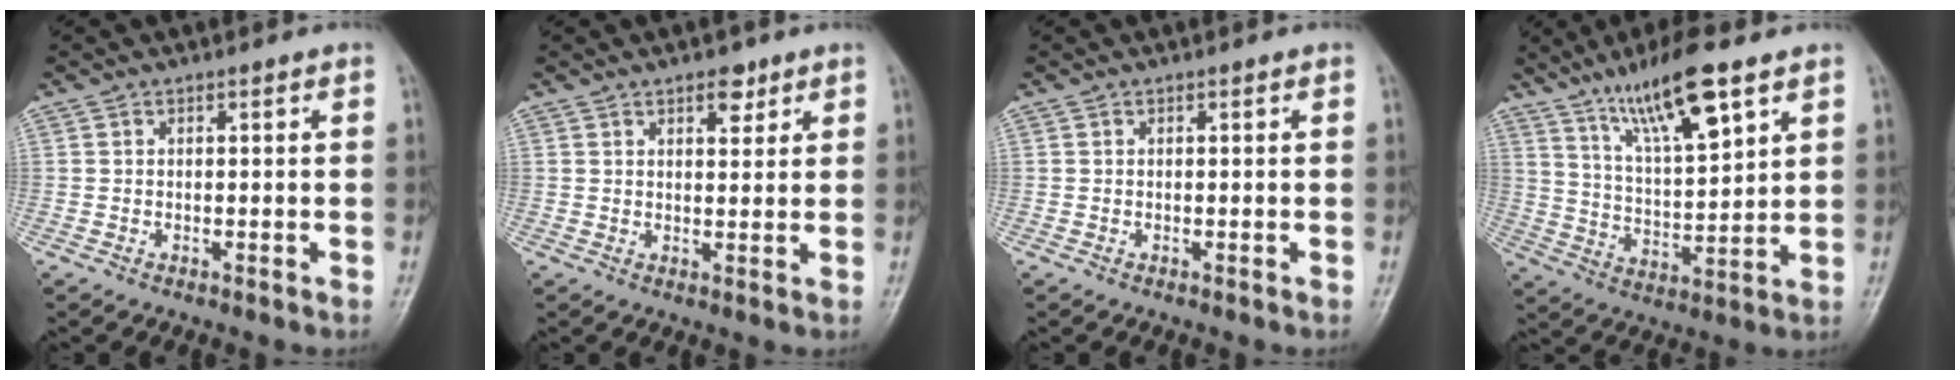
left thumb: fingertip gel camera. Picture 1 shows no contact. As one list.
[{"total": 3.6, "force": [2.2, 1.8, 2.2], "torque": [-0.014, -0.011, 0.031]}, {"total": 0.0}, {"total": 14.0, "force": [8.7, 3.2, 10.6], "torque": [-0.174, -0.041, 0.161]}]